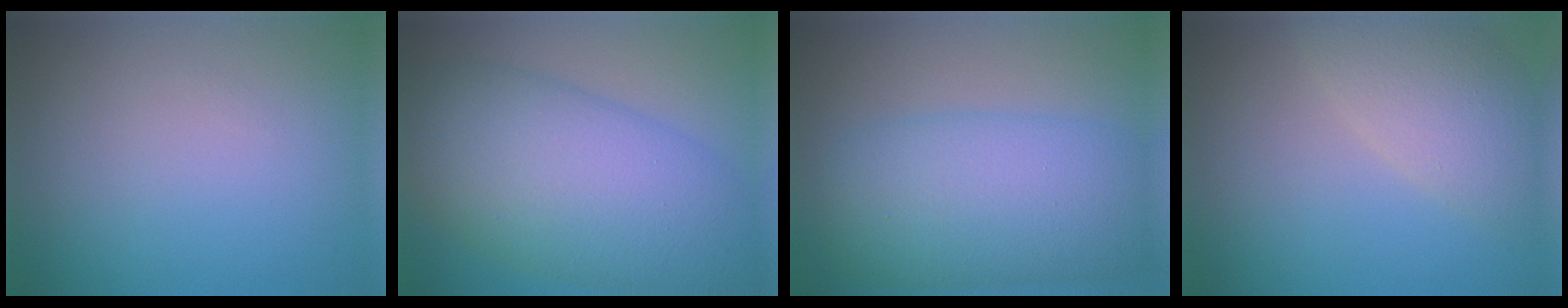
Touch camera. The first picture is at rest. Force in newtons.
{"total": 12.4, "press": 12.4, "slide": 0.2}
{"total": 9.3, "press": 9.3, "slide": 0.2}
{"total": 5.5, "press": 5.5, "slide": 0.5}